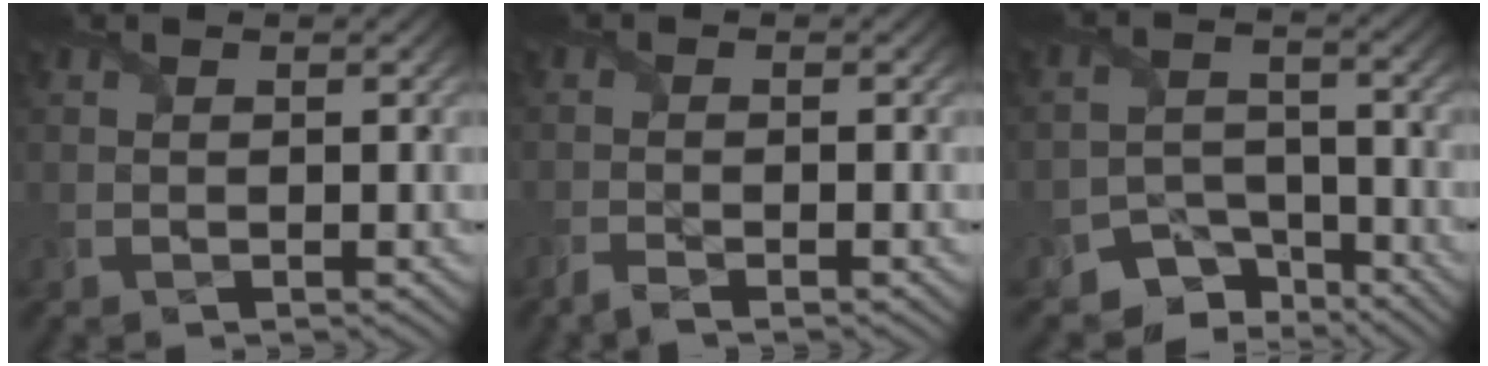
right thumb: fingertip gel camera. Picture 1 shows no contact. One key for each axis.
{"total": 1.6, "fx": -1.3, "fy": 0.1, "fz": 0.8, "tx": -0.014, "ty": -0.001, "tz": -0.035}
{"total": 5.5, "fx": -4.5, "fy": 3.0, "fz": 1.2, "tx": -0.012, "ty": -0.007, "tz": -0.085}